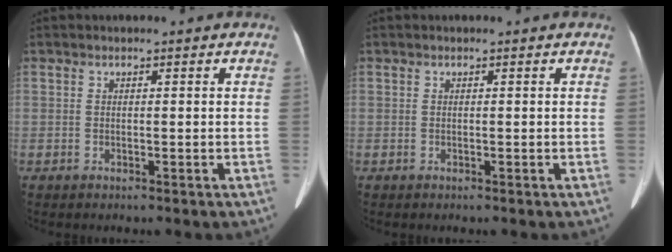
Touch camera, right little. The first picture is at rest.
{"total": 0.0}